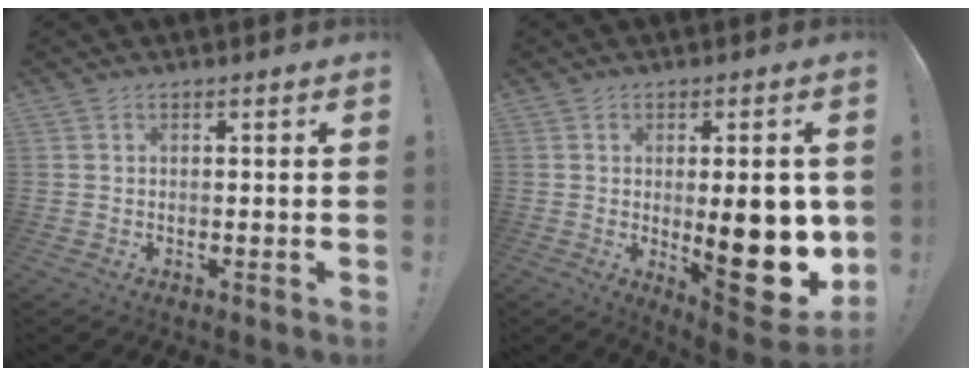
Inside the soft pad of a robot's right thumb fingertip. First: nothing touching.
{"total": 19.4, "force": [-1.5, 6.7, 18.2], "torque": [-0.217, -0.019, -0.008]}